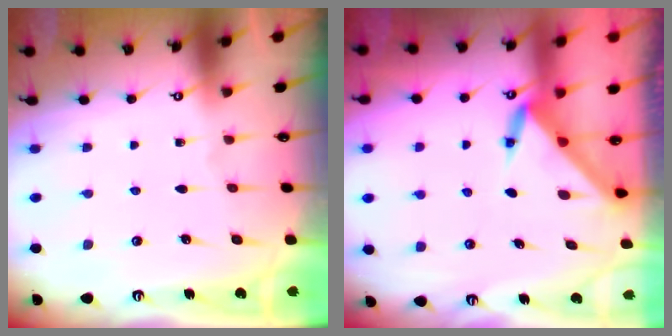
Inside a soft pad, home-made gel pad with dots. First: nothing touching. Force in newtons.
{"total": 3.2, "press": 3.2, "slide": 0.1}